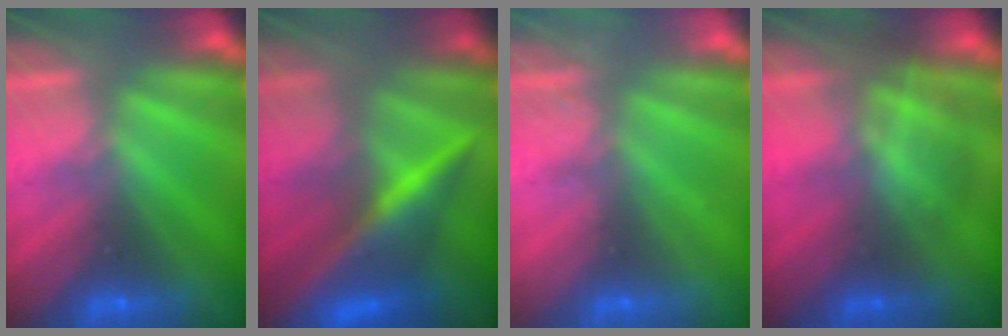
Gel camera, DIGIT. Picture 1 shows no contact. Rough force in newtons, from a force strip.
{"total": 13.7}
{"total": 2.2}
{"total": 2.9}